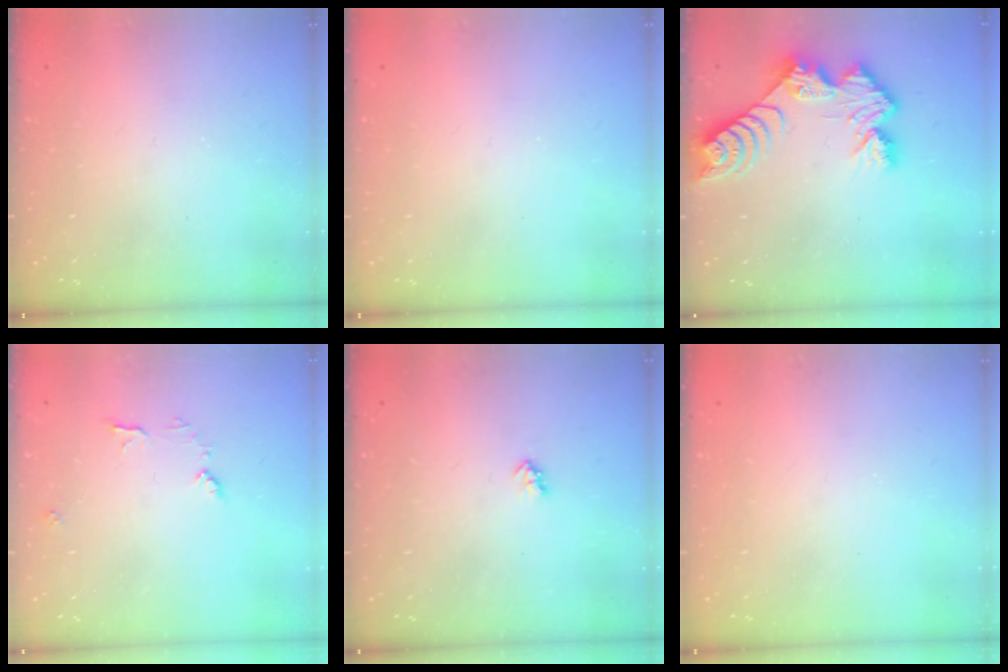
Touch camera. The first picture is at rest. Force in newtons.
{"total": 0.0}
{"total": 10.9, "press": 10.9, "slide": 0.8}
{"total": 6.8, "press": 6.8, "slide": 0.4}
{"total": 2.0, "press": 2.0, "slide": 0.3}
{"total": 0.0}